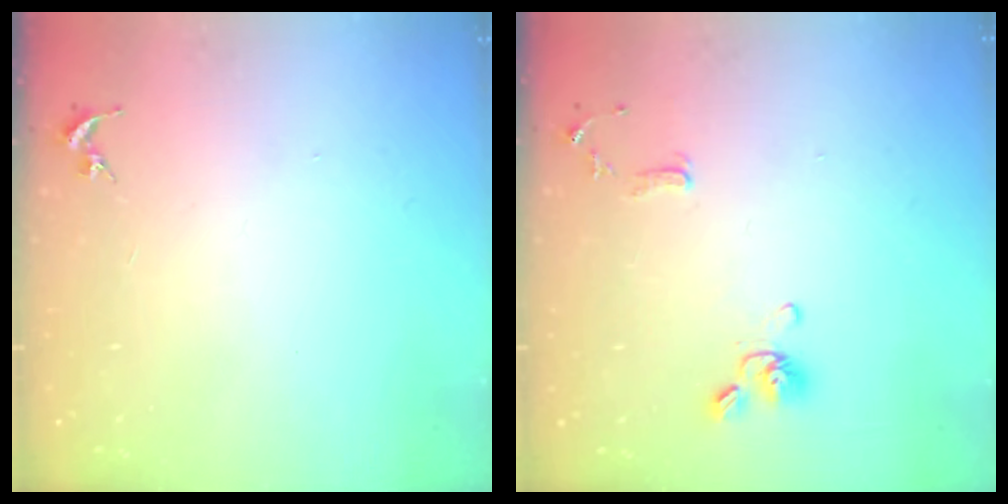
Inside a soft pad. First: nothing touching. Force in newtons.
{"total": 10.8, "press": 10.6, "slide": 1.9}